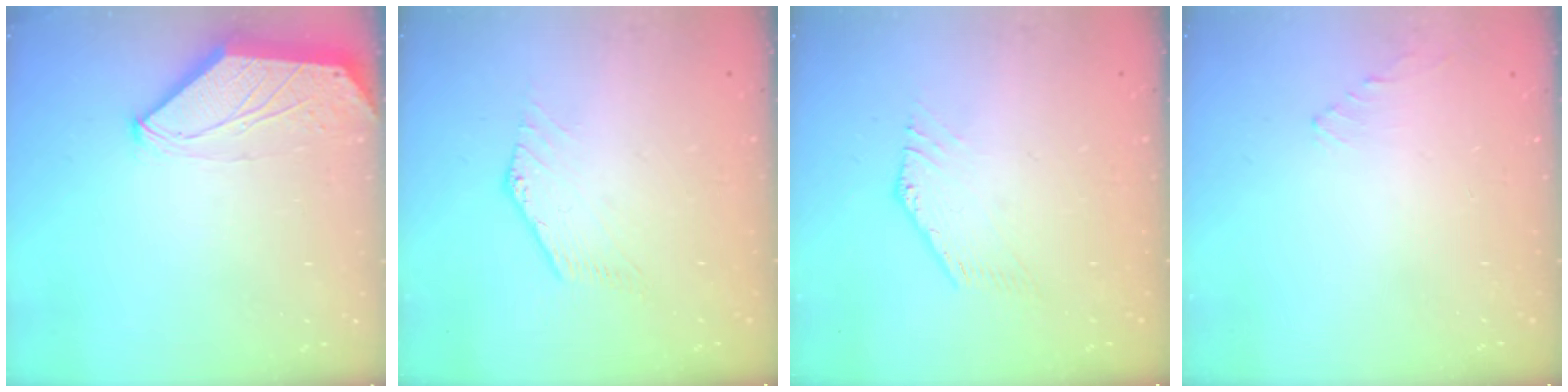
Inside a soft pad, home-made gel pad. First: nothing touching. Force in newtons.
{"total": 0.5, "press": 0.5, "slide": 0.2}
{"total": 0.6, "press": 0.5, "slide": 0.3}
{"total": 1.0, "press": 0.9, "slide": 0.4}